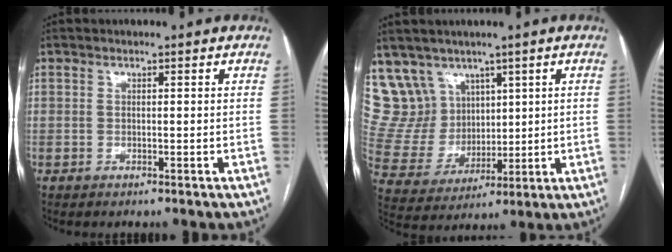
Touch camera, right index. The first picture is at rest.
{"total": 10.7, "force": [7.2, 7.8, 1.1], "torque": [-0.039, 0.042, 0.164]}